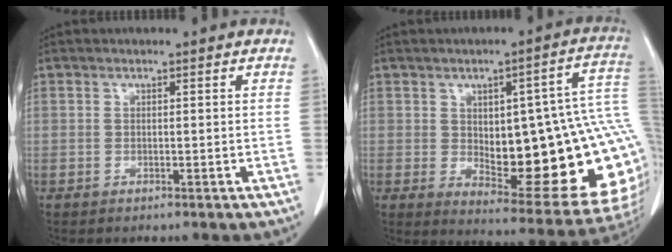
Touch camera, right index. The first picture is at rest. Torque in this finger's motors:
{"motor_torque": [2.14, 0.00, 0.48, 0.11]}